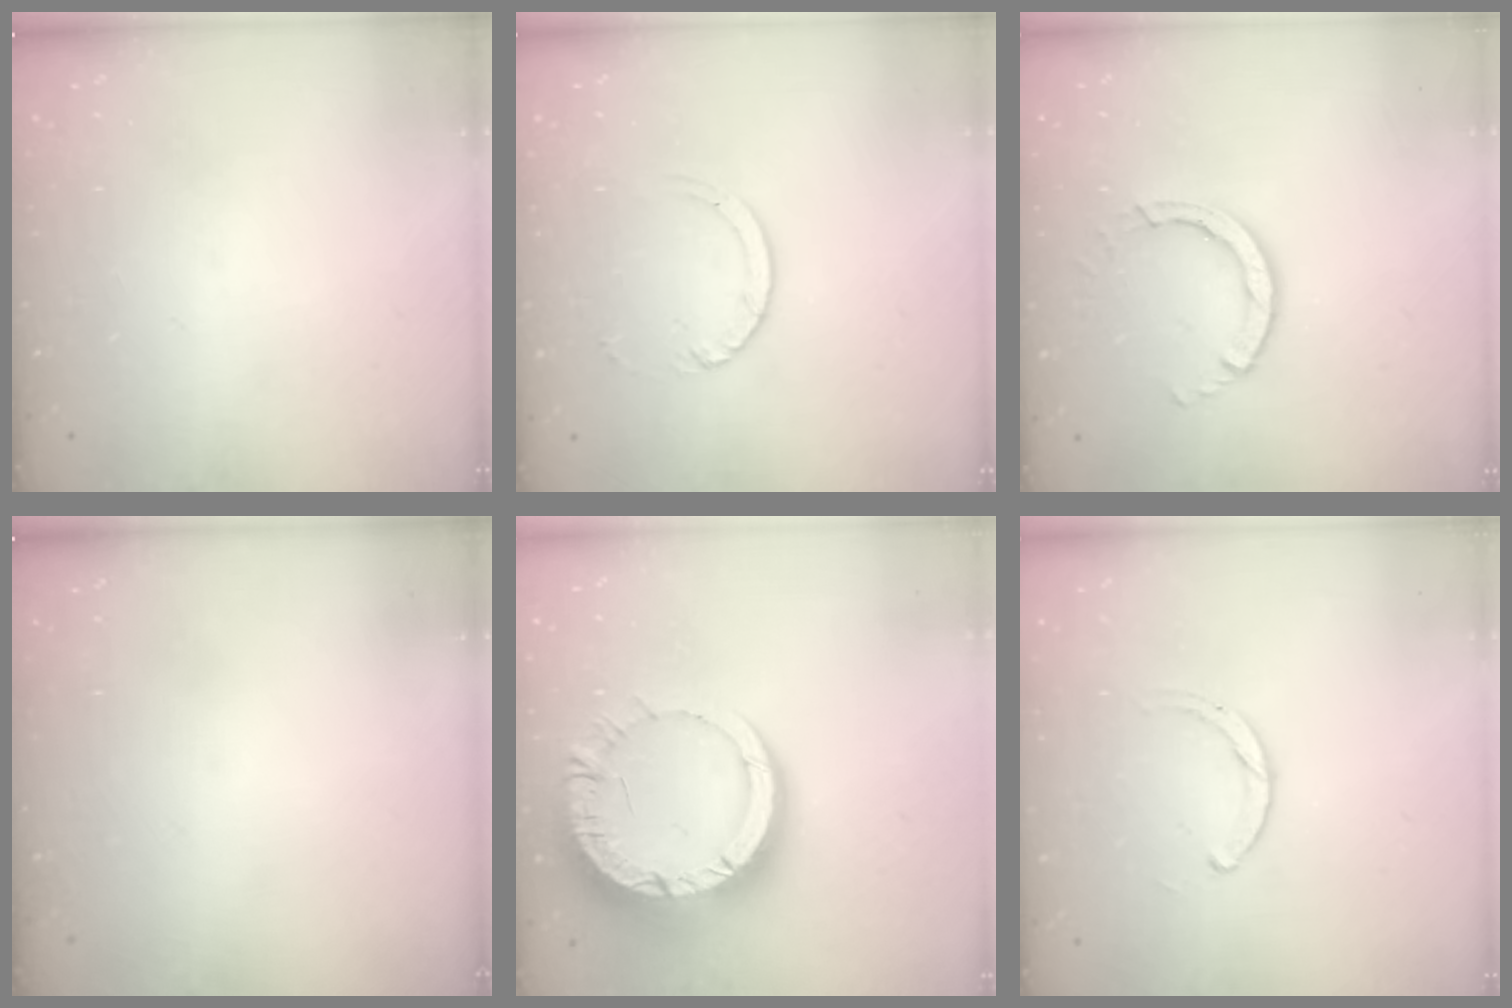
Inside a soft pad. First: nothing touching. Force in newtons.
{"total": 3.0, "press": 2.9, "slide": 0.4}
{"total": 4.0, "press": 4.0, "slide": 0.4}
{"total": 0.0}
{"total": 16.8, "press": 16.7, "slide": 1.7}
{"total": 1.8, "press": 1.8, "slide": 0.2}